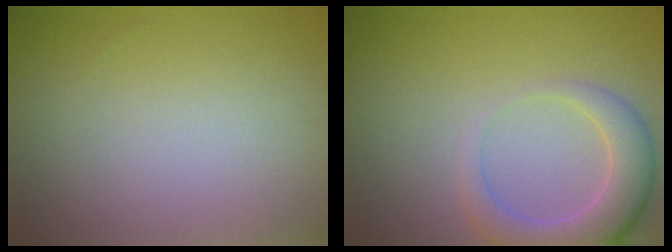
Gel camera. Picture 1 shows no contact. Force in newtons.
{"total": 5.0, "press": 4.9, "slide": 0.6}